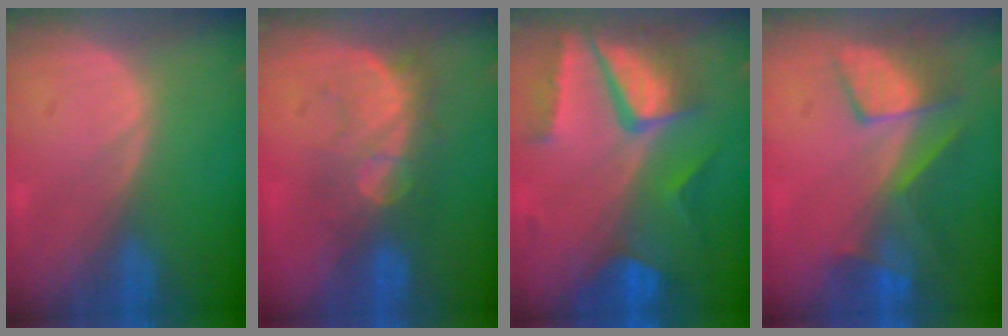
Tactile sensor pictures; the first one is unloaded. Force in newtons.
{"total": 7.7, "press": 7.5, "slide": 1.9}
{"total": 10.4, "press": 8.8, "slide": 5.6}
{"total": 8.0, "press": 7.4, "slide": 3.0}